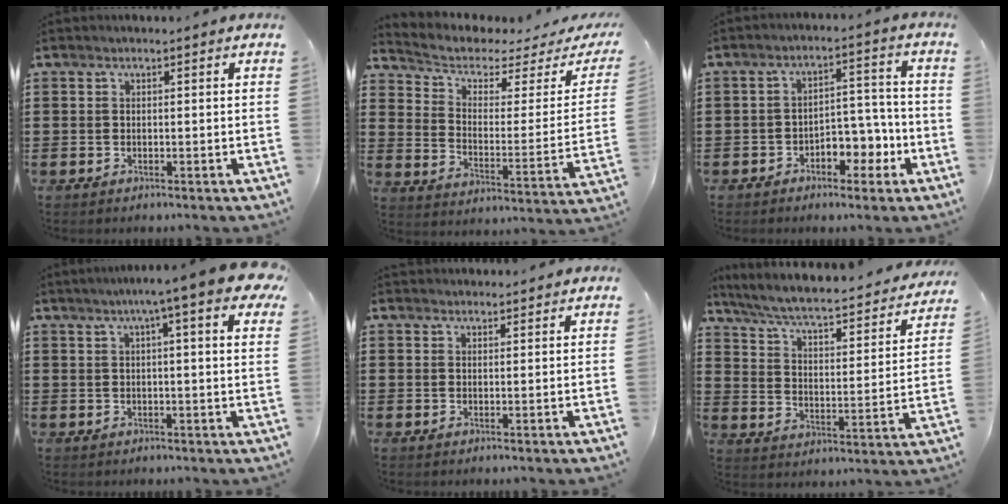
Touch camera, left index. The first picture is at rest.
{"total": 3.3, "force": [2.1, 1.7, 2.0], "torque": [-0.056, -0.019, 0.029]}
{"total": 5.6, "force": [-3.2, 3.3, 3.3], "torque": [-0.049, 0.013, -0.063]}
{"total": 7.9, "force": [4.8, 0.0, 6.2], "torque": [-0.106, -0.010, 0.078]}
{"total": 1.9, "force": [1.8, 0.3, 0.1], "torque": [-0.006, 0.000, 0.037]}
{"total": 4.9, "force": [4.0, 0.4, 2.9], "torque": [-0.074, -0.039, 0.058]}